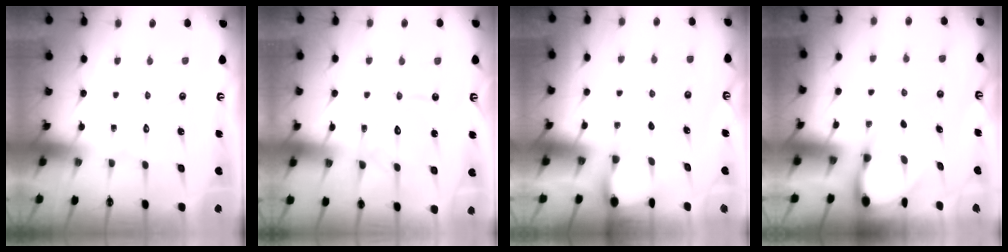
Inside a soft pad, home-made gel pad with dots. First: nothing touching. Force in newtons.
{"total": 12.4, "press": 12.4, "slide": 1.3}
{"total": 2.8, "press": 2.8, "slide": 0.3}
{"total": 3.1, "press": 3.1, "slide": 0.2}